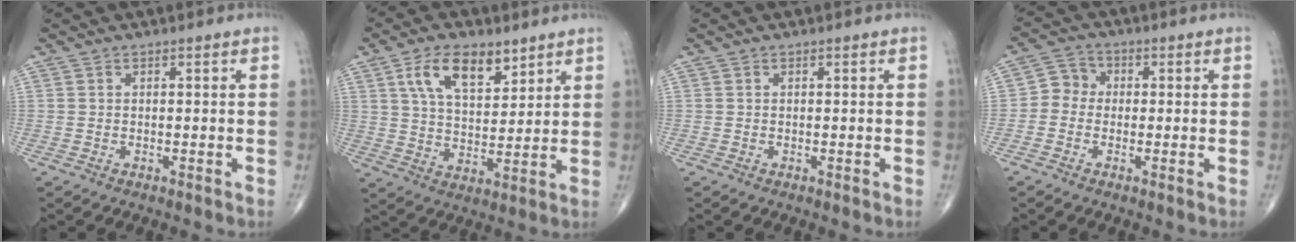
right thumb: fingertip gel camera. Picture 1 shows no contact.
{"total": 11.2, "force": [6.0, 5.6, 7.6], "torque": [-0.115, -0.026, 0.113]}
{"total": 0.0}
{"total": 4.3, "force": [-0.7, 3.9, 1.7], "torque": [-0.010, 0.014, -0.030]}